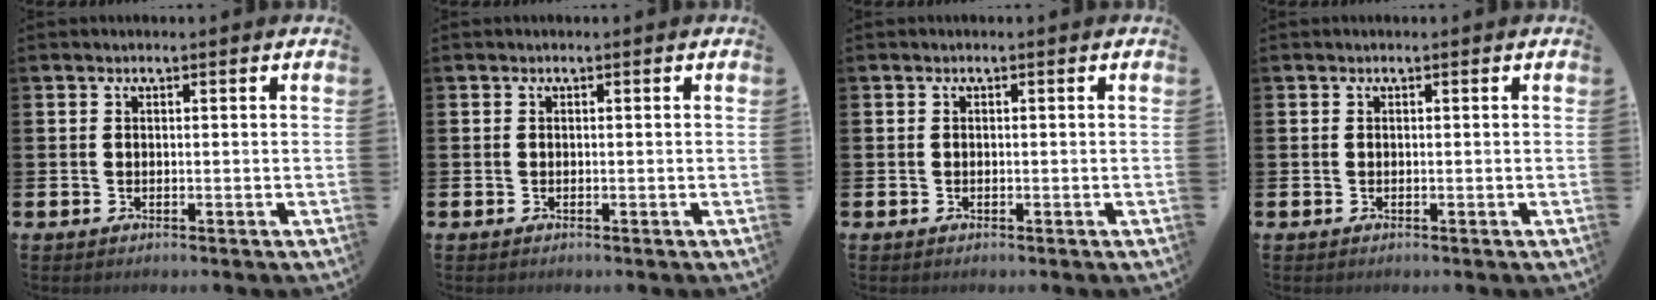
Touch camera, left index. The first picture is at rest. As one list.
[{"total": 0.0}, {"total": 0.0}, {"total": 0.0}]